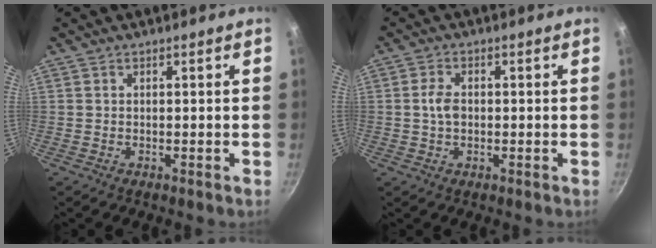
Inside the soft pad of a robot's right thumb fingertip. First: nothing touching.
{"total": 3.5, "force": [0.0, 2.4, 2.6], "torque": [-0.046, 0.008, -0.004]}